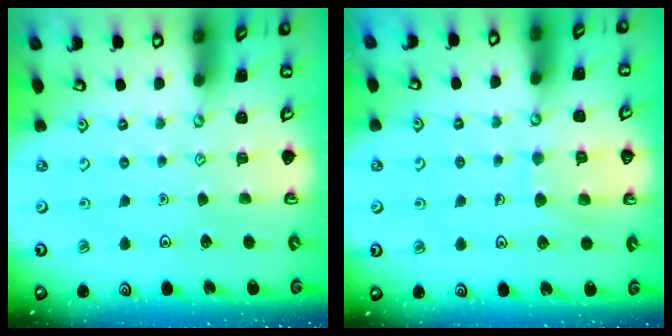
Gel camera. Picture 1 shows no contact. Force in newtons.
{"total": 7.5, "press": 7.5, "slide": 0.7}